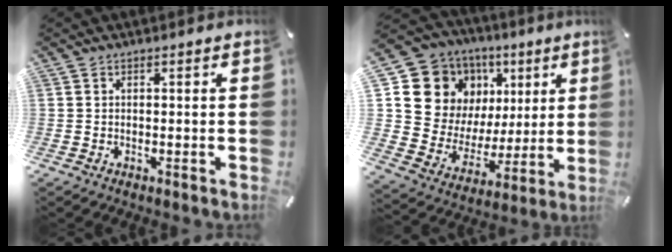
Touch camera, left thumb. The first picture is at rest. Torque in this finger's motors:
{"motor_torque": [2.43, 2.57, 1.40, -1.37, 0.08]}